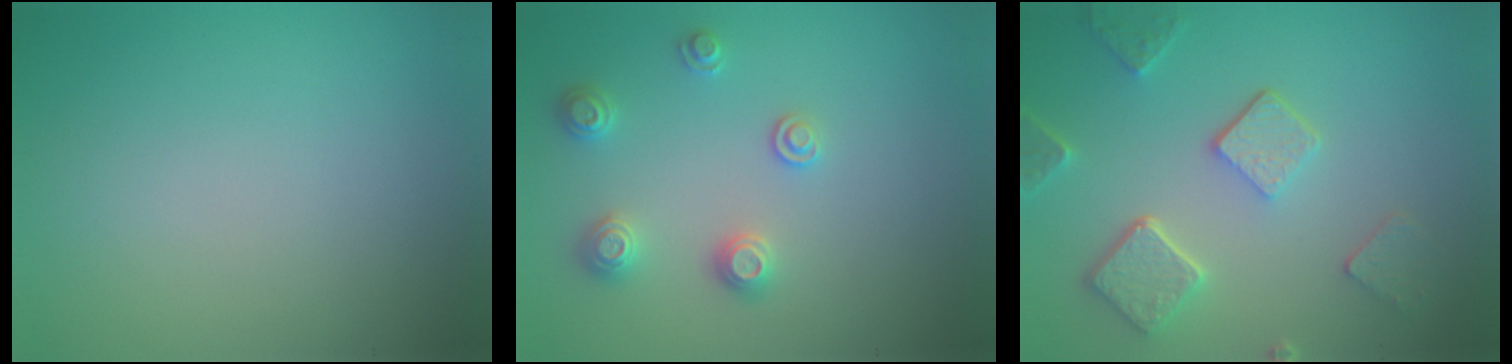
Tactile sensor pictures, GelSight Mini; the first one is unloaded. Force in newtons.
{"total": 2.5, "press": 2.5, "slide": 0.3}
{"total": 4.9, "press": 3.8, "slide": 3.1}